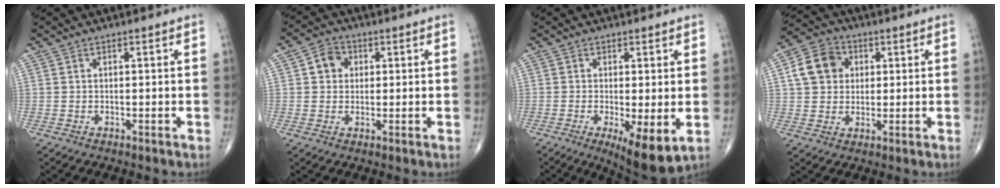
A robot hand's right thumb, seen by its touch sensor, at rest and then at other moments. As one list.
[{"total": 4.6, "force": [1.0, 4.0, 2.1], "torque": [-0.014, 0.005, 0.011]}, {"total": 8.4, "force": [-2.1, 2.4, 7.8], "torque": [-0.126, -0.025, -0.030]}, {"total": 8.9, "force": [1.9, 7.5, 4.5], "torque": [-0.064, 0.007, 0.026]}]